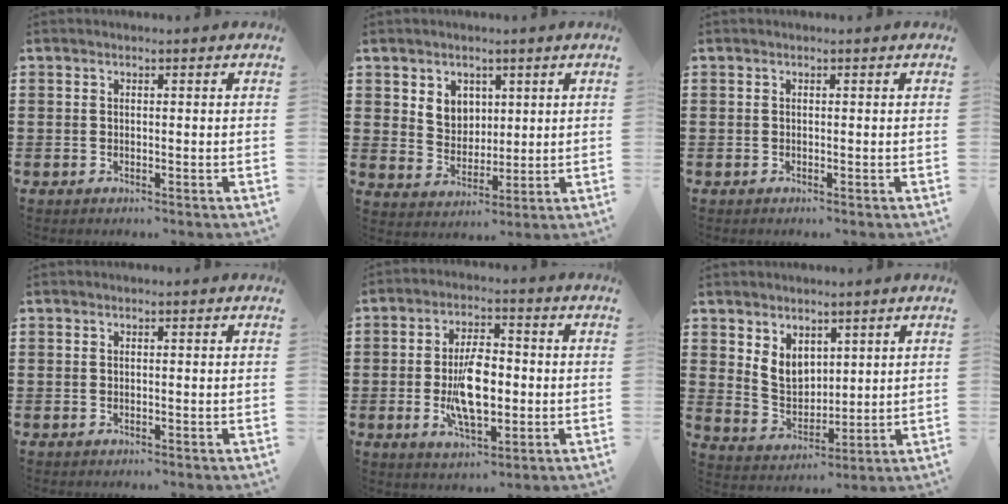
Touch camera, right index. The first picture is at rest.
{"total": 4.7, "force": [2.4, 3.9, 1.0], "torque": [-0.030, 0.009, 0.042]}
{"total": 0.0}
{"total": 0.0}
{"total": 9.4, "force": [-1.2, 4.3, 8.3], "torque": [-0.161, -0.001, -0.026]}
{"total": 5.7, "force": [3.0, 4.1, 2.5], "torque": [-0.064, 0.005, 0.057]}